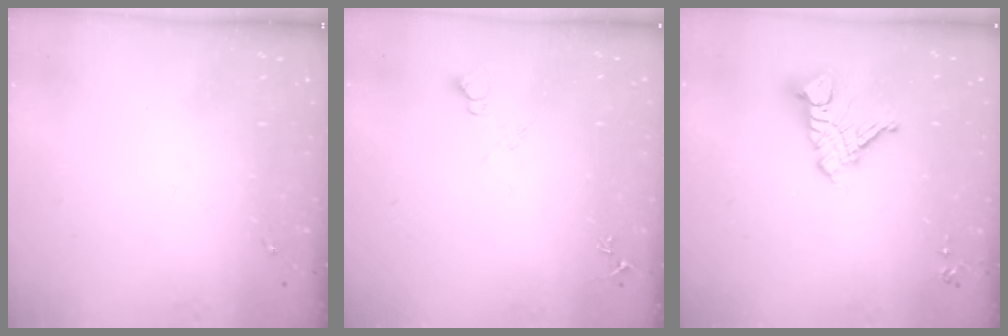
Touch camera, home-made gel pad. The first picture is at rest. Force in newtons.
{"total": 6.7, "press": 6.7, "slide": 0.8}
{"total": 12.6, "press": 12.5, "slide": 1.3}